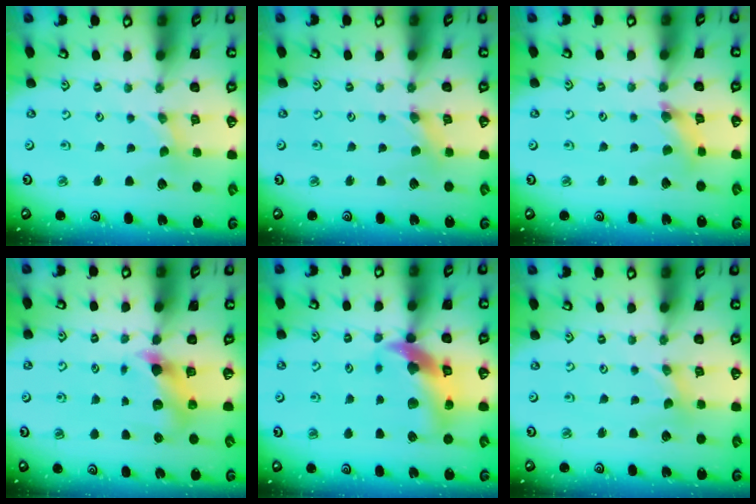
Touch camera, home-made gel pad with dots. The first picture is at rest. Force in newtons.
{"total": 0.0}
{"total": 2.5, "press": 2.4, "slide": 0.4}
{"total": 5.3, "press": 5.3, "slide": 0.5}
{"total": 14.9, "press": 14.8, "slide": 2.1}
{"total": 0.0}